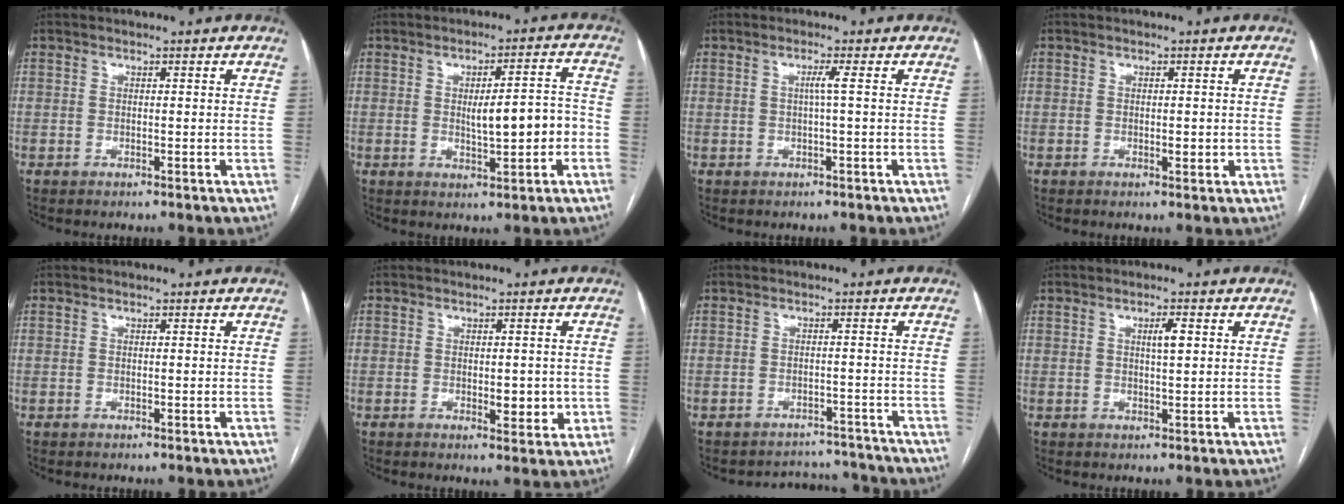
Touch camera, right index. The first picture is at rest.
{"total": 7.4, "force": [-1.1, 1.6, 7.1], "torque": [-0.104, 0.016, -0.009]}
{"total": 1.6, "force": [0.1, -0.5, 1.5], "torque": [-0.026, 0.002, 0.002]}
{"total": 1.6, "force": [-0.3, 0.5, 1.5], "torque": [-0.024, -0.001, -0.002]}
{"total": 0.0}
{"total": 3.9, "force": [-0.5, 1.6, 3.5], "torque": [-0.047, -0.004, -0.003]}
{"total": 6.2, "force": [-5.9, 1.2, -1.5], "torque": [0.021, 0.023, -0.073]}
{"total": 2.4, "force": [0.7, 0.3, 2.2], "torque": [-0.037, 0.001, 0.012]}